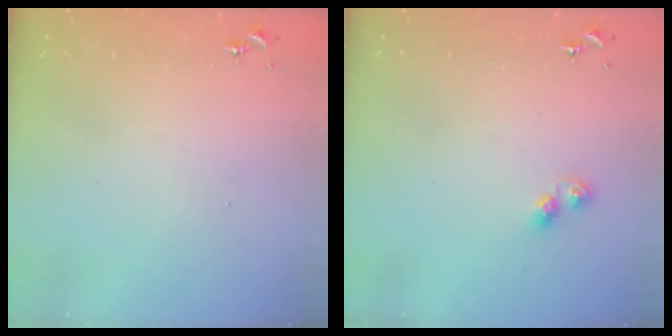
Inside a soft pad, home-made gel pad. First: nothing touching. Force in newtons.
{"total": 5.8, "press": 5.8, "slide": 0.4}